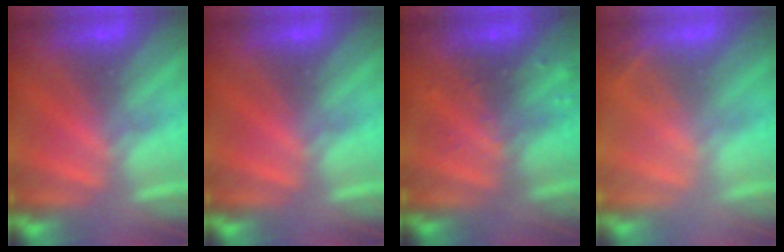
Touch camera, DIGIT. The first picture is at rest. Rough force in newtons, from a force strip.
{"total": 0.0}
{"total": 2.7}
{"total": 2.0}